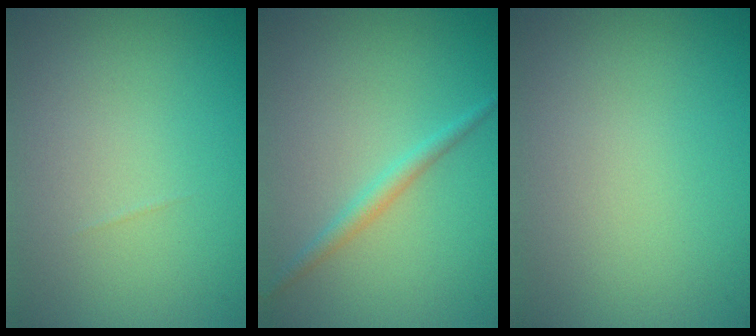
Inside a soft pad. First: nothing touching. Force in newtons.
{"total": 1.6, "press": 1.6, "slide": 0.1}
{"total": 0.0}